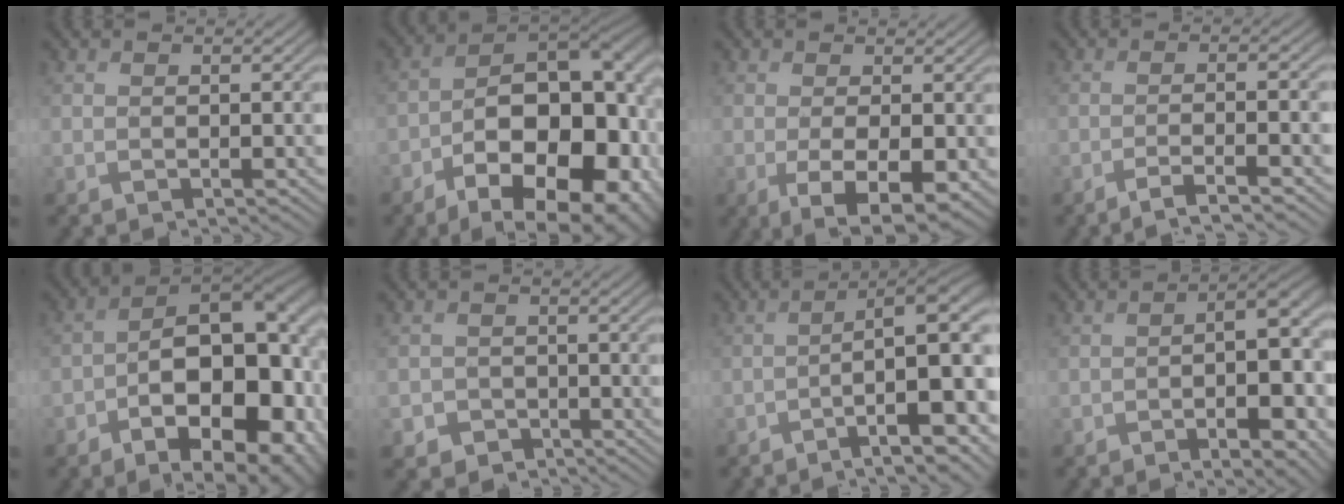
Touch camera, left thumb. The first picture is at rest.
{"total": 20.2, "force": [-7.5, 11.2, 15.0], "torque": [-0.186, -0.019, -0.097]}
{"total": 6.0, "force": [-1.4, 2.5, 5.2], "torque": [-0.097, -0.013, -0.016]}
{"total": 4.5, "force": [-2.3, 0.7, 3.8], "torque": [-0.048, 0.008, -0.057]}
{"total": 19.2, "force": [-5.5, 10.5, 15.0], "torque": [-0.180, -0.019, -0.069]}
{"total": 3.0, "force": [-1.6, 2.5, 0.5], "torque": [-0.010, -0.009, -0.030]}
{"total": 13.2, "force": [-4.0, 3.8, 12.0], "torque": [-0.149, 0.005, -0.057]}
{"total": 9.8, "force": [-3.0, 3.7, 8.5], "torque": [-0.123, -0.011, -0.036]}